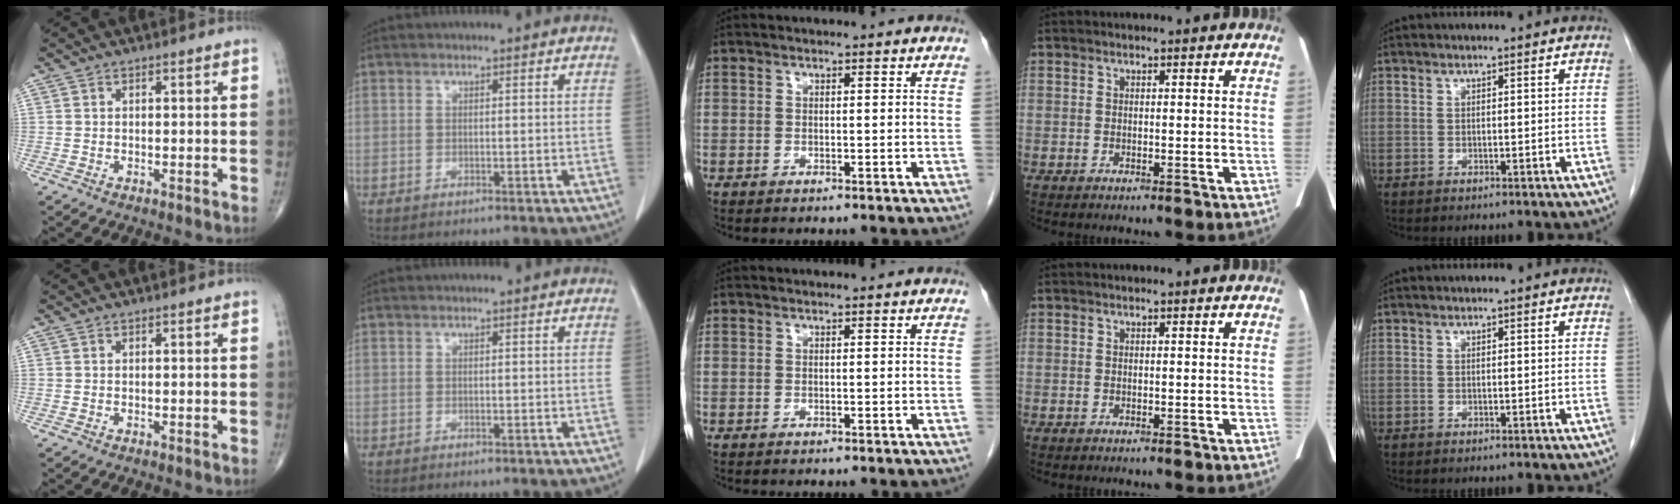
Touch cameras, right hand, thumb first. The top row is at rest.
{}